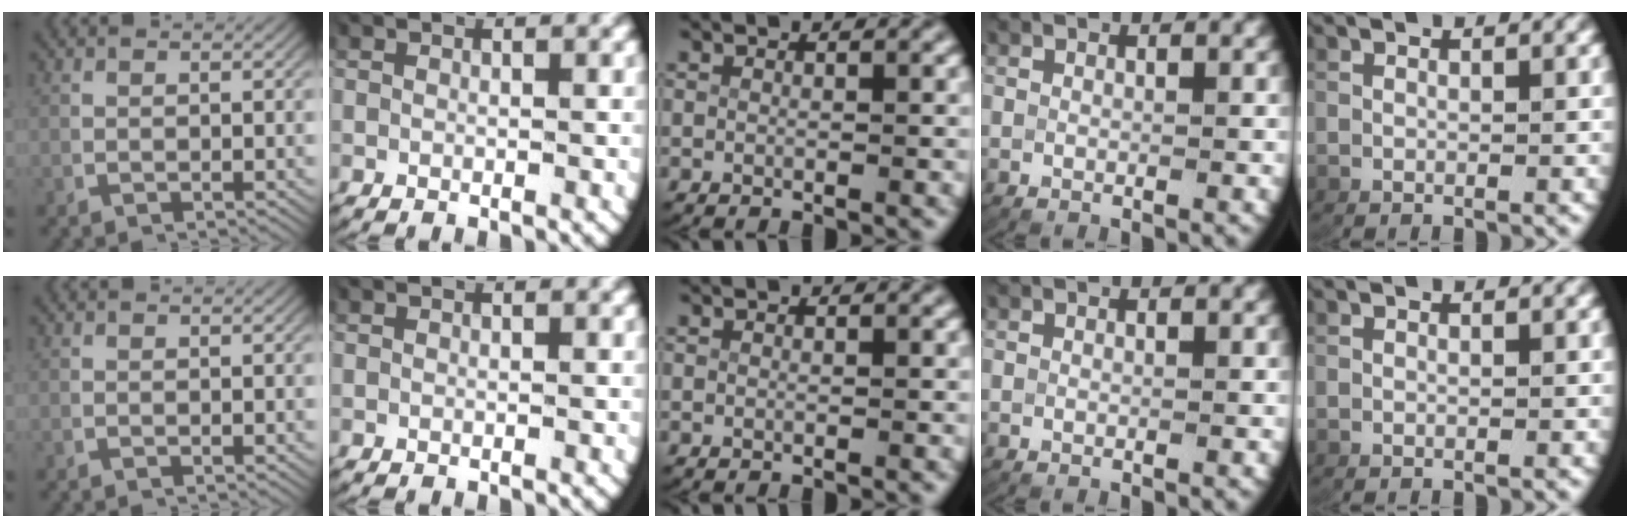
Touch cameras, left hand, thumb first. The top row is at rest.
{}